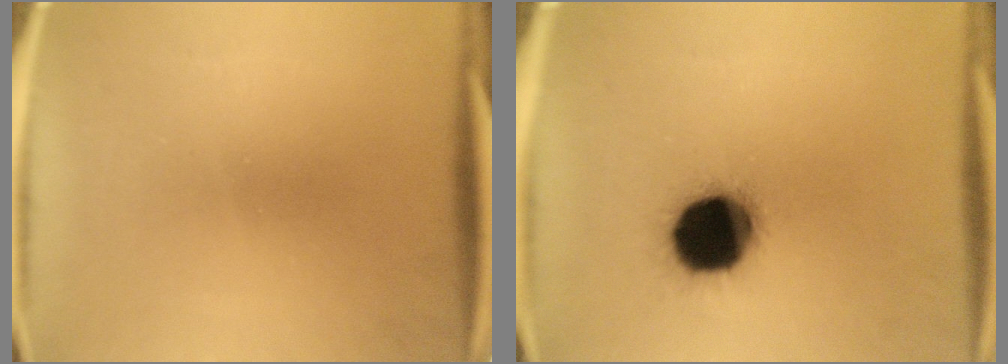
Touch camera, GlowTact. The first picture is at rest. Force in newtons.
{"total": 19.4}